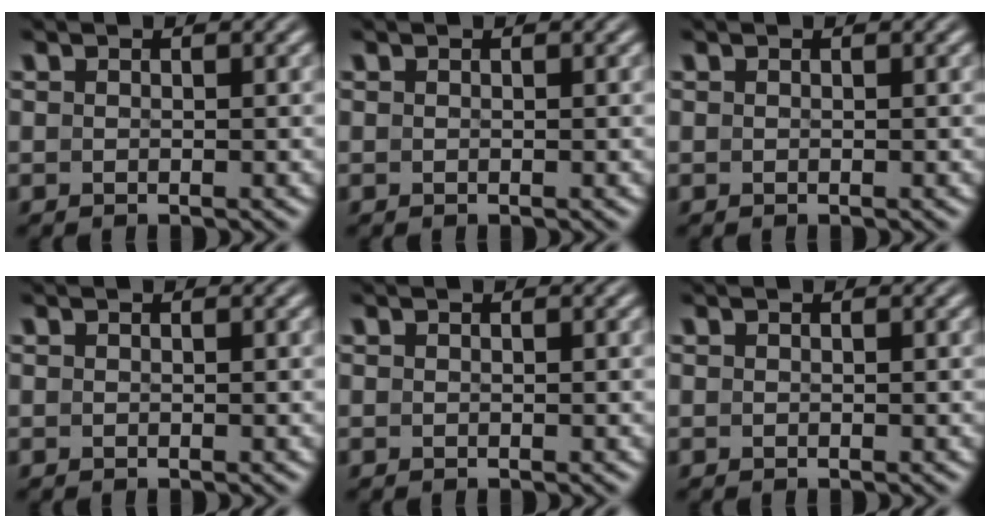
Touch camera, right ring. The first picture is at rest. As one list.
[{"total": 0.0}, {"total": 0.0}, {"total": 0.0}, {"total": 0.0}, {"total": 0.0}]